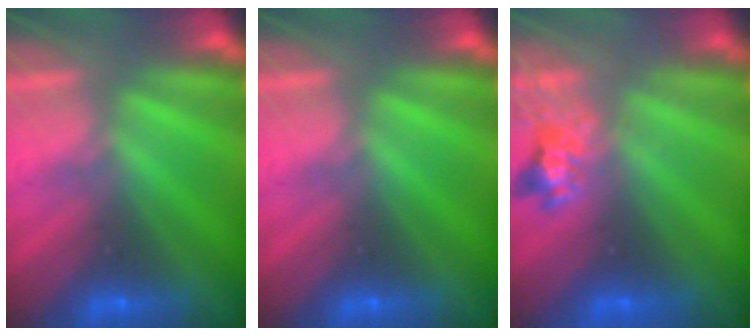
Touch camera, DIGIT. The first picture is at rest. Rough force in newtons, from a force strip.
{"total": 0.0}
{"total": 2.4}